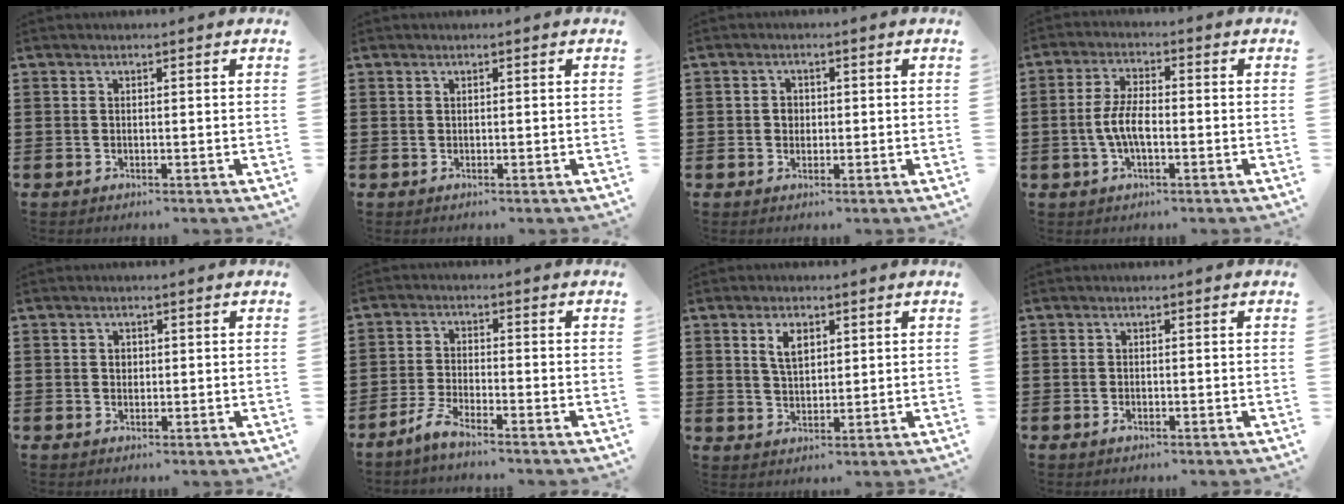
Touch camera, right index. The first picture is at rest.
{"total": 0.0}
{"total": 1.7, "force": [0.0, 1.5, 0.8], "torque": [-0.019, 0.009, -0.001]}
{"total": 5.5, "force": [-1.1, 2.3, 4.8], "torque": [-0.112, -0.002, -0.028]}
{"total": 1.1, "force": [0.3, 0.9, 0.6], "torque": [-0.013, 0.006, 0.005]}
{"total": 3.5, "force": [-3.1, 0.2, 1.7], "torque": [-0.053, 0.000, -0.066]}
{"total": 4.1, "force": [1.7, 2.2, 3.0], "torque": [-0.060, 0.007, 0.028]}
{"total": 0.7, "force": [-0.4, 0.3, 0.5], "torque": [-0.010, -0.004, -0.007]}